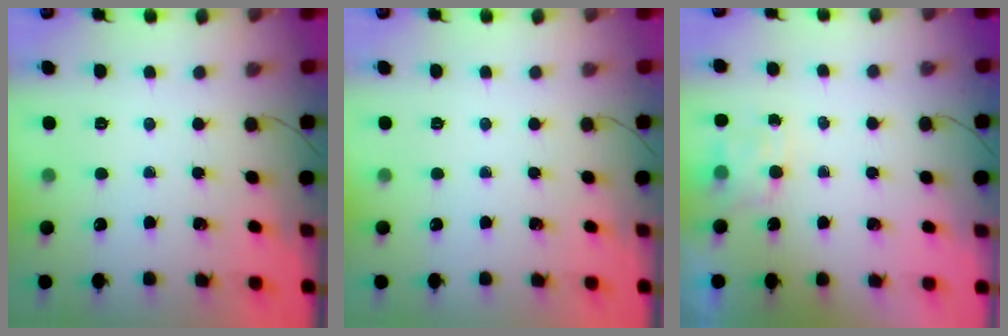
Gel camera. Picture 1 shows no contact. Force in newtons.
{"total": 0.0}
{"total": 4.2, "press": 4.1, "slide": 0.9}